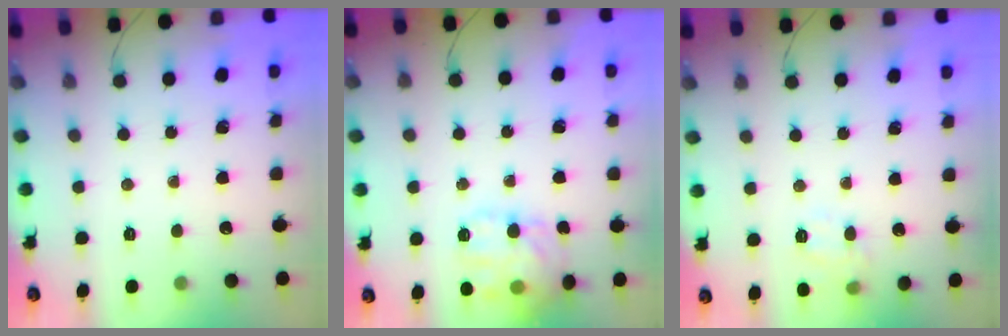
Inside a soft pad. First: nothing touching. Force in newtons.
{"total": 16.2, "press": 16.2, "slide": 1.0}
{"total": 8.7, "press": 8.5, "slide": 1.4}